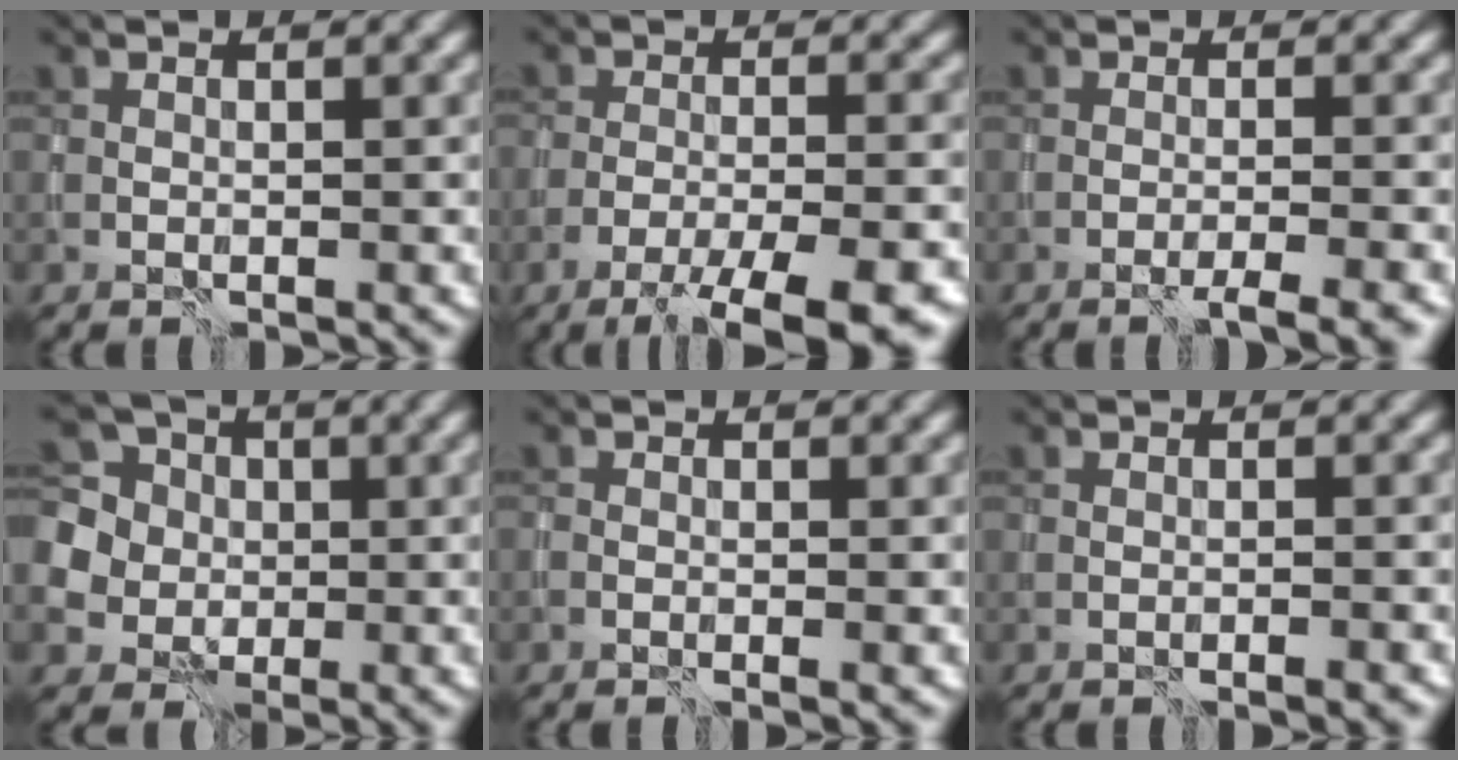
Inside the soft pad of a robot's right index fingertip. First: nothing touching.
{"total": 7.9, "force": [-5.5, 1.6, 5.4], "torque": [-0.083, -0.010, -0.095]}
{"total": 2.8, "force": [-1.7, 0.3, 2.2], "torque": [-0.021, -0.001, -0.035]}
{"total": 6.5, "force": [0.3, 5.9, 2.6], "torque": [-0.071, 0.016, -0.013]}
{"total": 1.0, "force": [-0.5, 0.3, 0.8], "torque": [-0.016, -0.004, -0.011]}
{"total": 0.9, "force": [-0.6, -0.1, 0.6], "torque": [-0.007, -0.004, -0.013]}